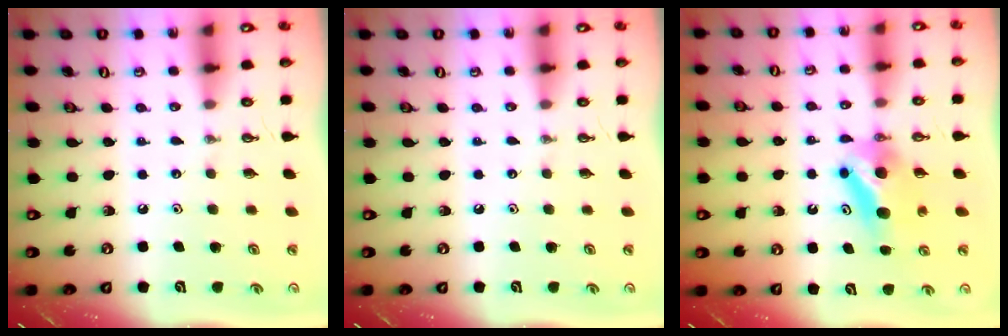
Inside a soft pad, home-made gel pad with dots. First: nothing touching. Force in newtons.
{"total": 0.0}
{"total": 7.5, "press": 7.1, "slide": 2.3}